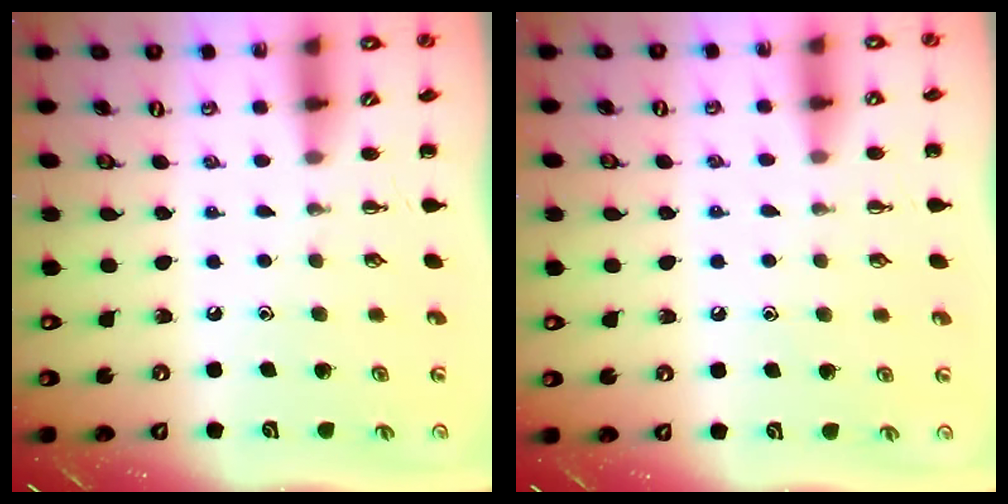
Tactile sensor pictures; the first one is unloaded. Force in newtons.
{"total": 7.0, "press": 6.6, "slide": 2.3}